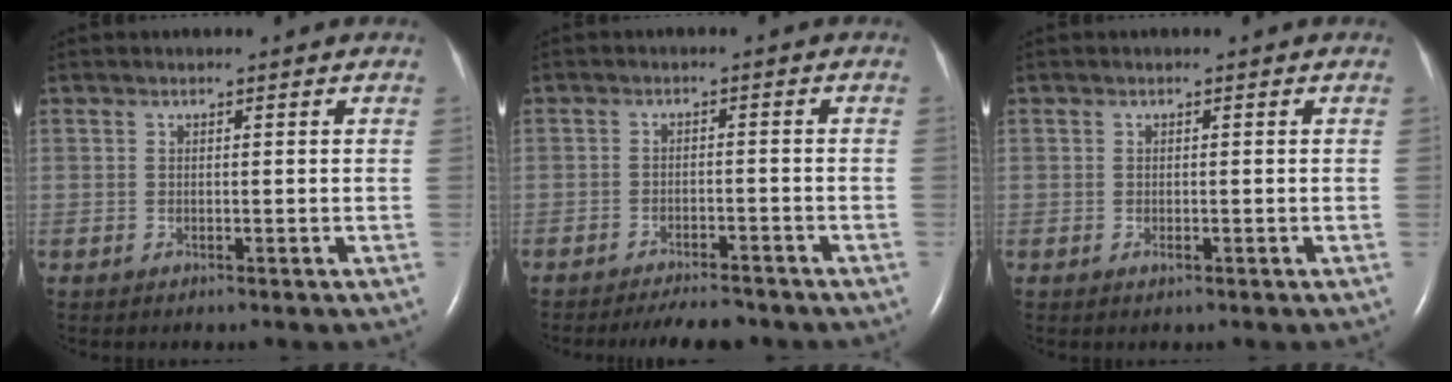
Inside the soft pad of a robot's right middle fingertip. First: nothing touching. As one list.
[{"total": 6.0, "force": [-5.5, 1.4, 2.1], "torque": [-0.029, -0.009, -0.082]}, {"total": 0.7, "force": [-0.3, 0.3, 0.5], "torque": [-0.008, -0.001, -0.003]}]